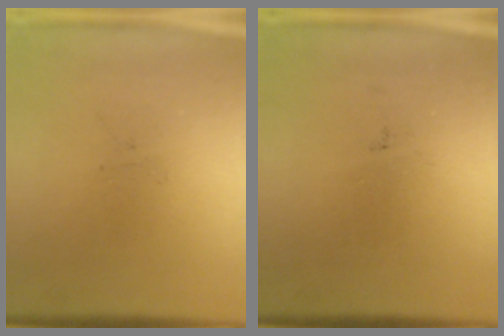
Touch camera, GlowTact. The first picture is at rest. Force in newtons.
{"total": 0.0}